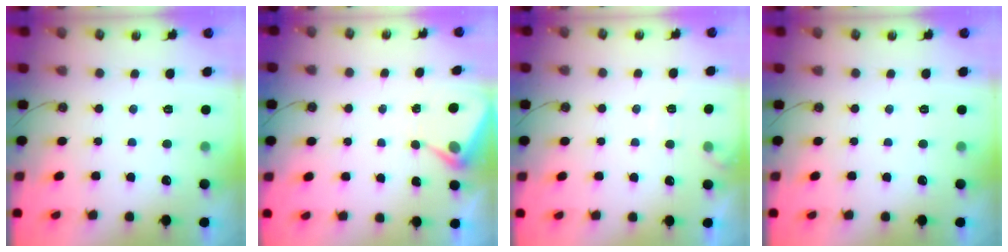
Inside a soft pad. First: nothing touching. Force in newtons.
{"total": 5.8, "press": 5.8, "slide": 0.3}
{"total": 4.1, "press": 4.0, "slide": 0.7}
{"total": 0.0}